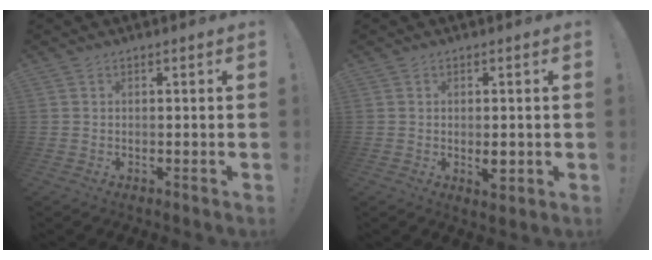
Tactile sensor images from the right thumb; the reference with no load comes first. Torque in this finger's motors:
{"motor_torque": [0.01, 0.12, 0.22, -0.29, 0.08]}